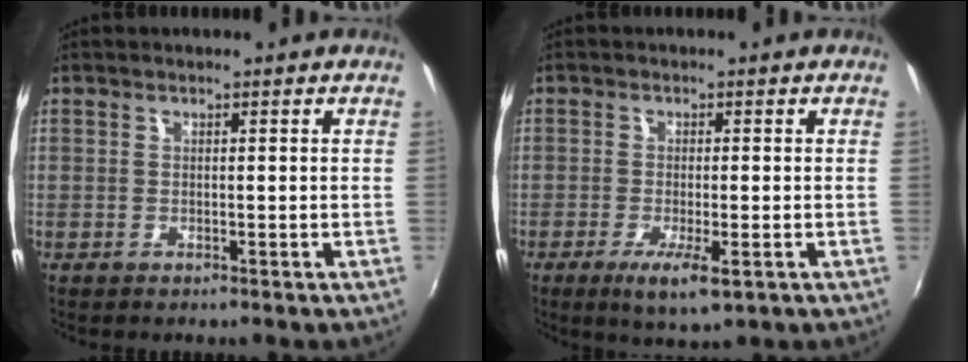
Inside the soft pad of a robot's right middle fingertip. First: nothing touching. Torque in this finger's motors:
{"motor_torque": [0.55, -1.45, -0.07, 0.02]}